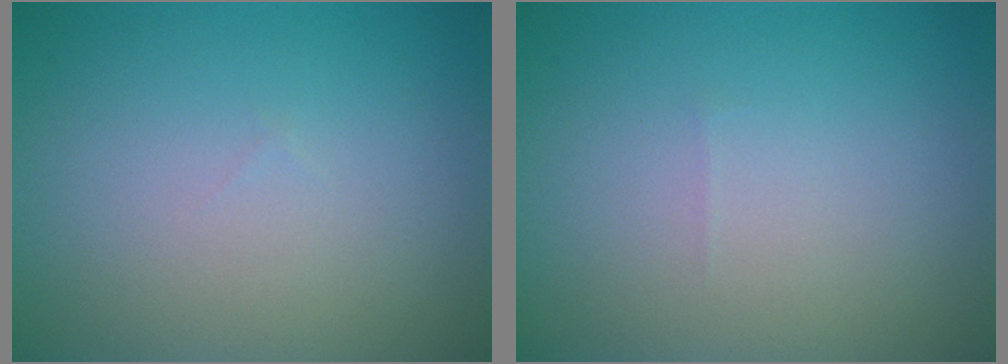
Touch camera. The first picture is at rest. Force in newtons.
{"total": 0.0}